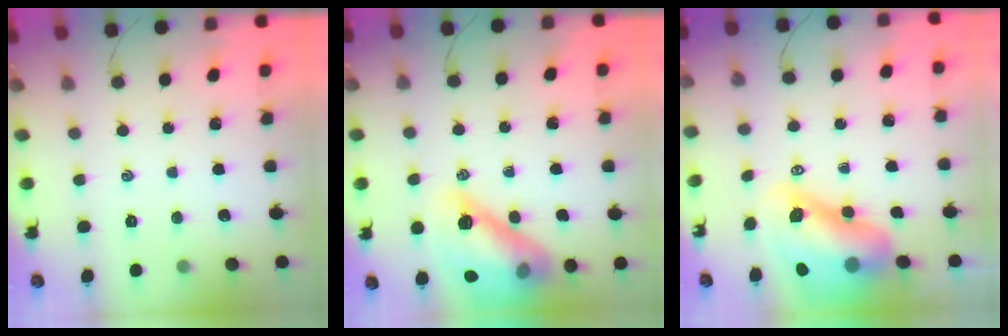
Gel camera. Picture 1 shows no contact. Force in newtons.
{"total": 20.2, "press": 20.1, "slide": 2.2}
{"total": 15.3, "press": 14.6, "slide": 4.4}